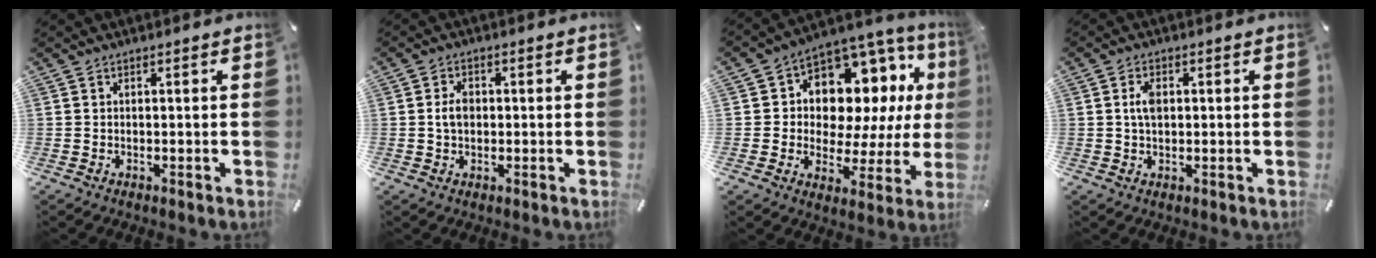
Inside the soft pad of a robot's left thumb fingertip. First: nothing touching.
{"total": 3.9, "force": [0.1, 2.7, 2.8], "torque": [-0.063, 0.005, 0.000]}
{"total": 13.2, "force": [5.1, 9.5, 7.5], "torque": [-0.112, -0.047, 0.099]}
{"total": 3.7, "force": [0.5, 2.1, 2.9], "torque": [-0.069, 0.005, 0.006]}